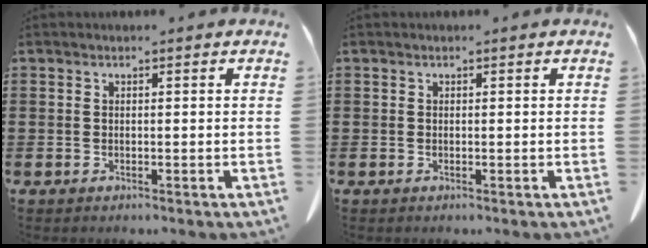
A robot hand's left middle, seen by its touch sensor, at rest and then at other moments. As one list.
[{"total": 0.0}]